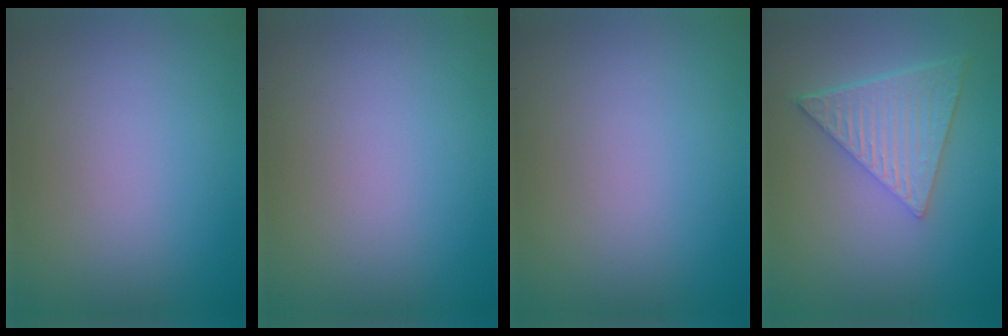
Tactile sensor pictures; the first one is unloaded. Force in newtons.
{"total": 0.0}
{"total": 0.0}
{"total": 6.7, "press": 4.8, "slide": 4.7}